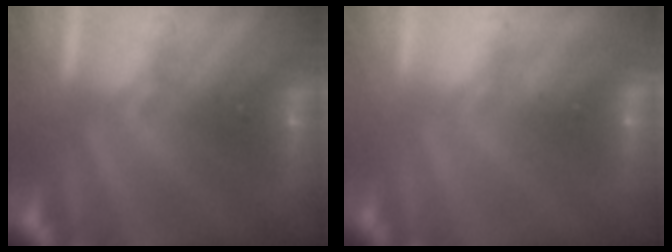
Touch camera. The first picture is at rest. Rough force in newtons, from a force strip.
{"total": 5.0}